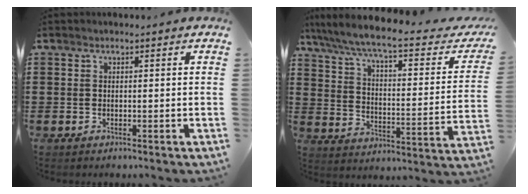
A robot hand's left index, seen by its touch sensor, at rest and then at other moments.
{"total": 7.4, "force": [5.9, 0.1, 4.4], "torque": [-0.111, -0.043, 0.093]}